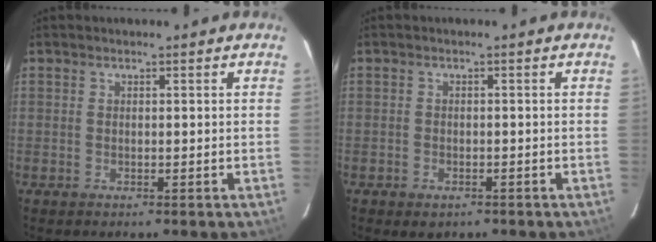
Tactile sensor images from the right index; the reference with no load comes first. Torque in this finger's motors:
{"motor_torque": [0.49, -0.40, 0.18, 0.01]}